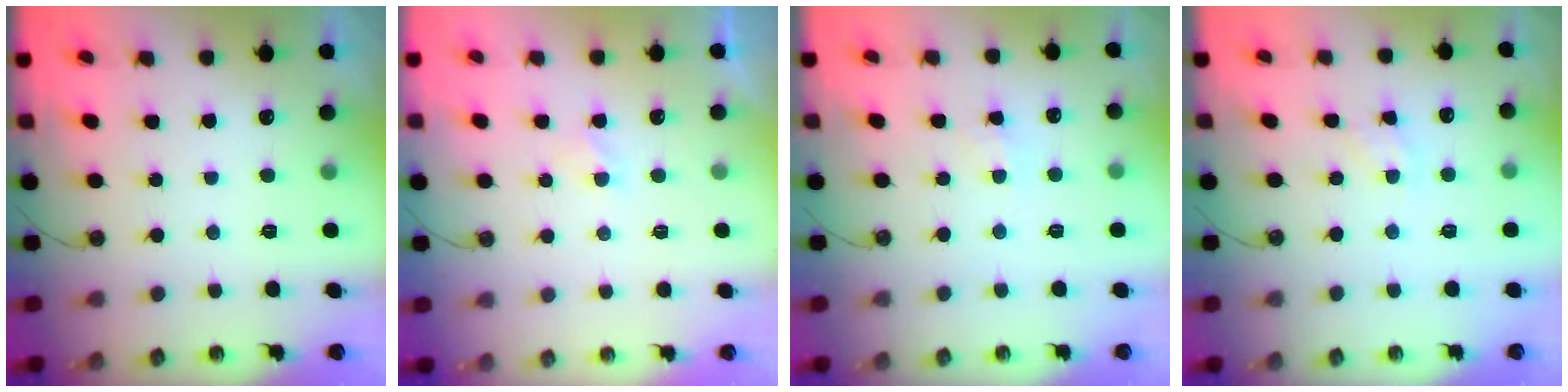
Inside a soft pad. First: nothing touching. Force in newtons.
{"total": 1.5, "press": 1.4, "slide": 0.4}
{"total": 1.9, "press": 1.9, "slide": 0.1}
{"total": 3.5, "press": 3.5, "slide": 0.5}